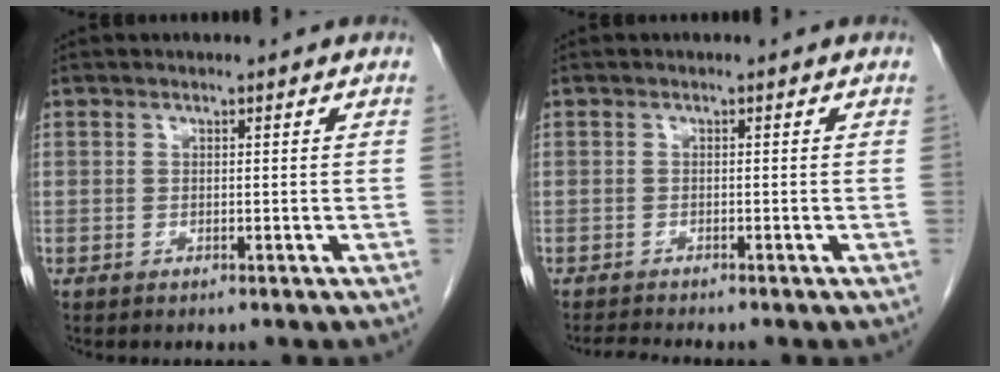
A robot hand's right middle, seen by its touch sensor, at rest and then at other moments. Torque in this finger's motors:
{"motor_torque": [0.03, -0.01, -0.01, -0.01]}